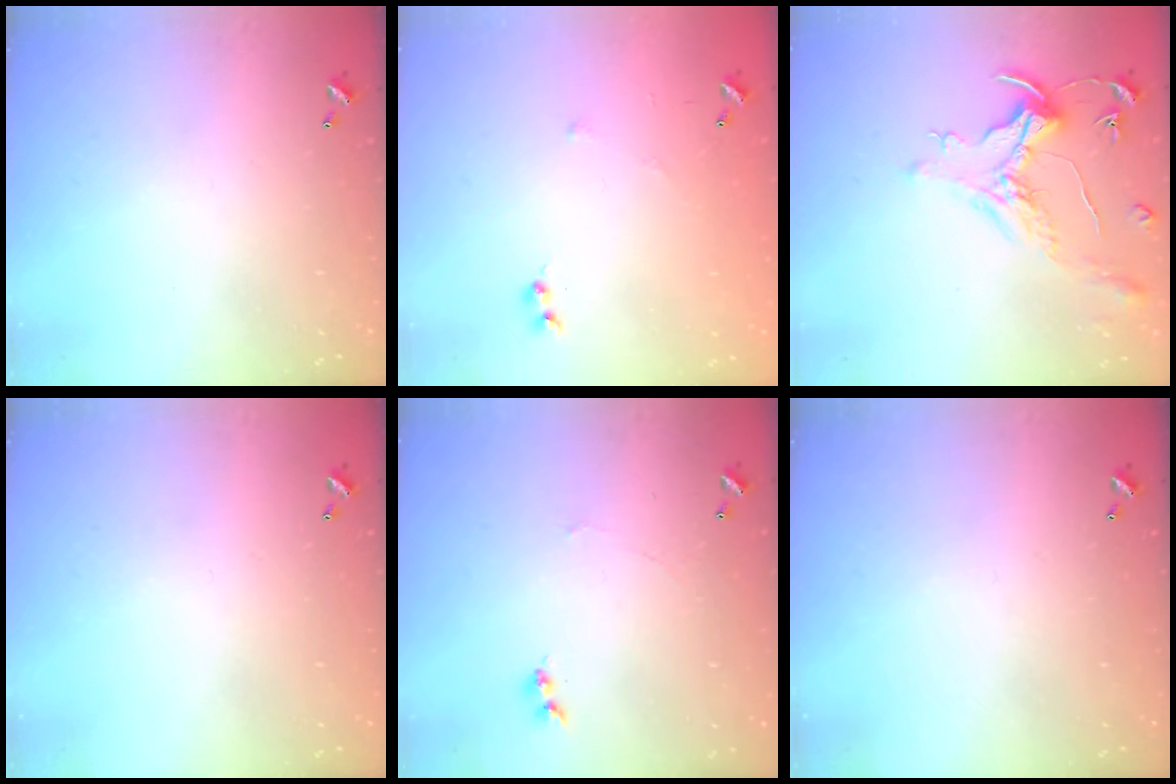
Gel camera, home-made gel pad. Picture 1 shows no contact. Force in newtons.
{"total": 6.1, "press": 6.1, "slide": 0.8}
{"total": 1.6, "press": 1.4, "slide": 0.7}
{"total": 0.0}
{"total": 1.2, "press": 1.1, "slide": 0.3}
{"total": 0.0}